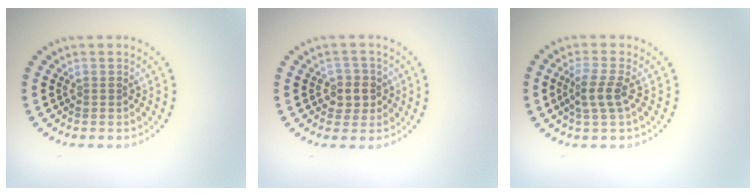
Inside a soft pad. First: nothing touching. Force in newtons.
{"total": 2.1, "press": 1.9, "slide": 0.9}
{"total": 2.3, "press": 1.9, "slide": 1.2}